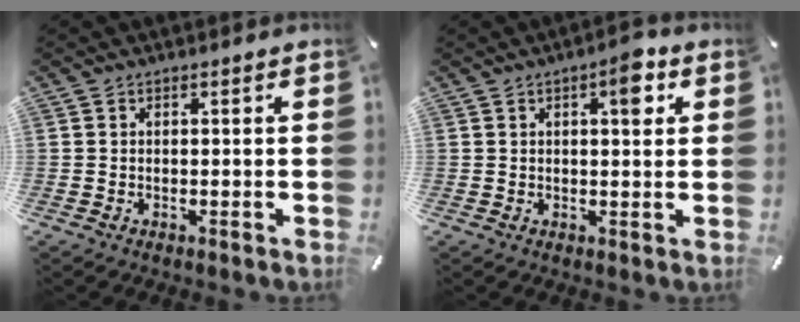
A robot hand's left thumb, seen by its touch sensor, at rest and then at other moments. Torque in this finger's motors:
{"motor_torque": [0.84, 1.11, 0.39, -0.41, 0.16]}